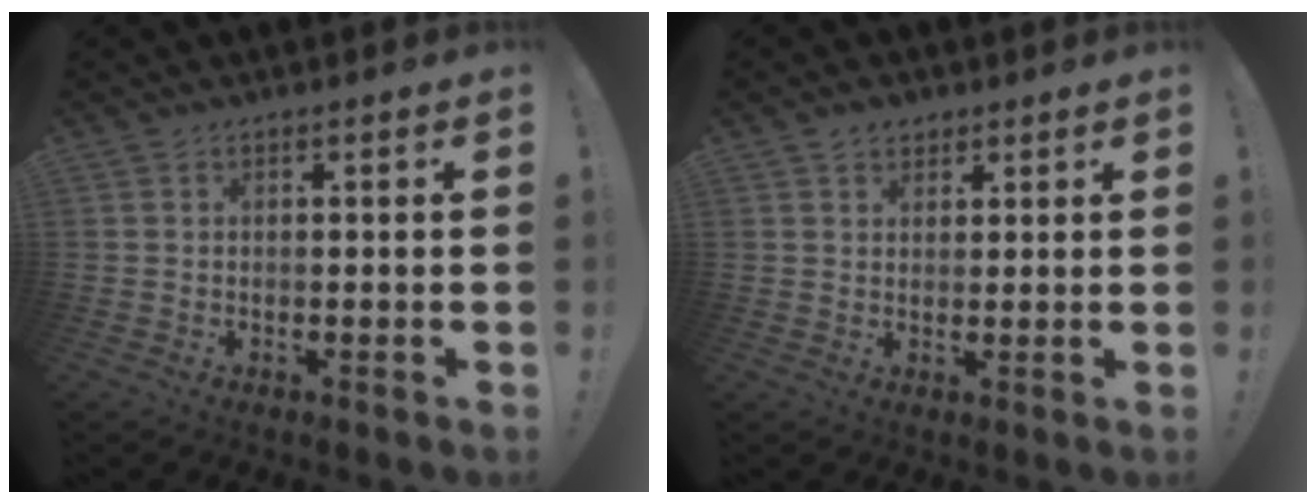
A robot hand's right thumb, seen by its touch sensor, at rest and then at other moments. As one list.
[{"total": 3.5, "force": [2.3, 2.4, 0.9], "torque": [-0.007, -0.009, 0.041]}]